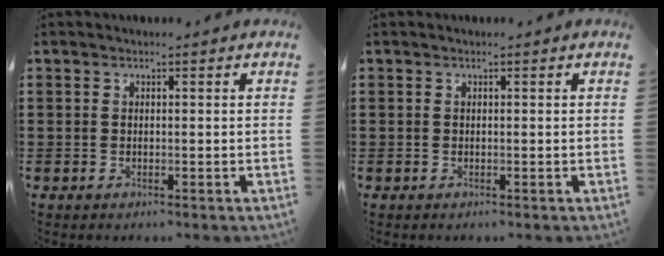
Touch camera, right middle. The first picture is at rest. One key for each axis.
{"total": 0.0}